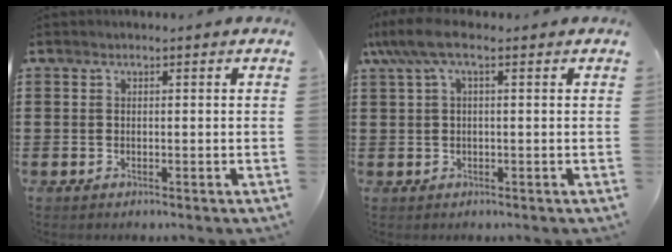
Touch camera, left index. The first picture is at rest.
{"total": 5.2, "force": [1.2, 1.4, 4.9], "torque": [-0.113, -0.004, 0.017]}